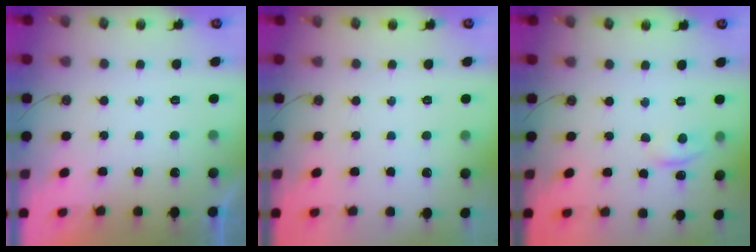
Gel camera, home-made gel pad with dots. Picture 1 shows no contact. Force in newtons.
{"total": 0.0}
{"total": 3.1, "press": 3.0, "slide": 0.5}